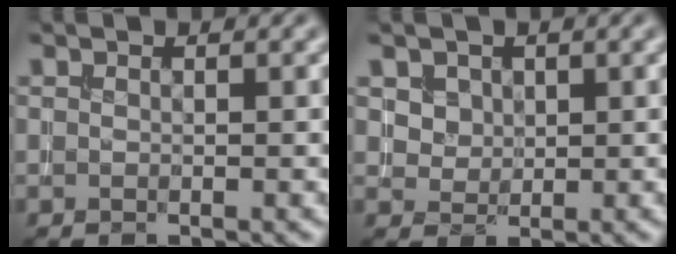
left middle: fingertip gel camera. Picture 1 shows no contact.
{"total": 3.1, "force": [1.6, 2.2, 1.4], "torque": [-0.044, -0.003, 0.046]}